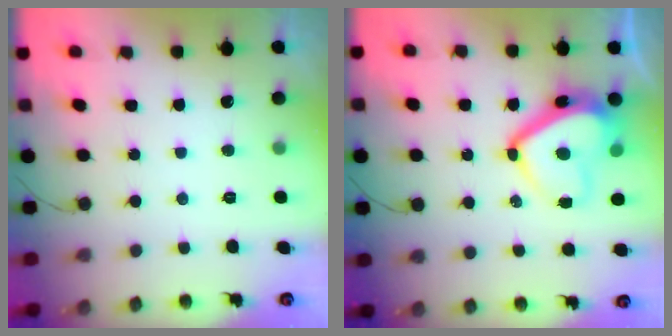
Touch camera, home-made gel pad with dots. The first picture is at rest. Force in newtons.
{"total": 14.4, "press": 14.3, "slide": 2.1}